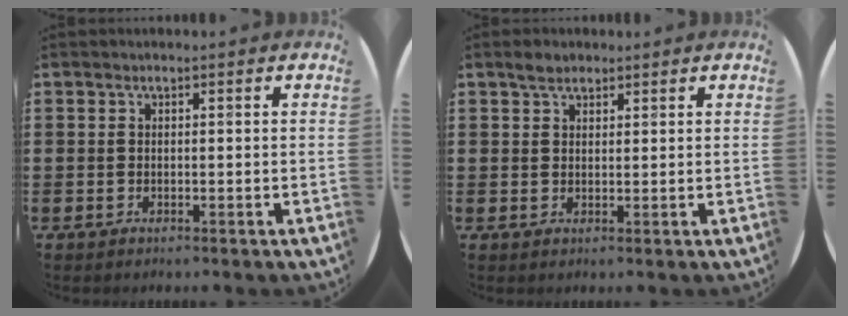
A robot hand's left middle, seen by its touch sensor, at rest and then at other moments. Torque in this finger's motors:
{"motor_torque": [0.22, -0.17, 0.03, 0.00]}